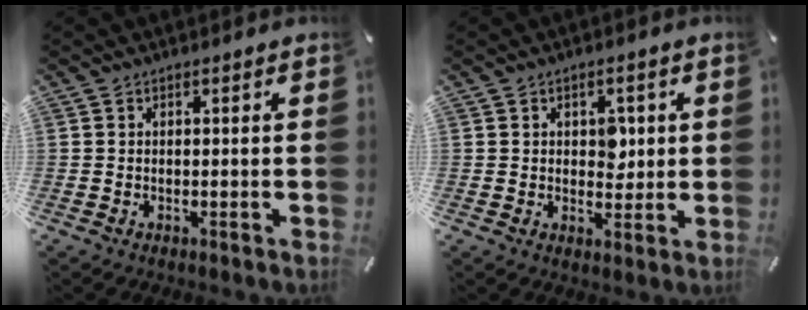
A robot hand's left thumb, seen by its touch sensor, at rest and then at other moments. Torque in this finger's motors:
{"motor_torque": [0.49, 0.74, 0.31, -0.58, 0.10]}